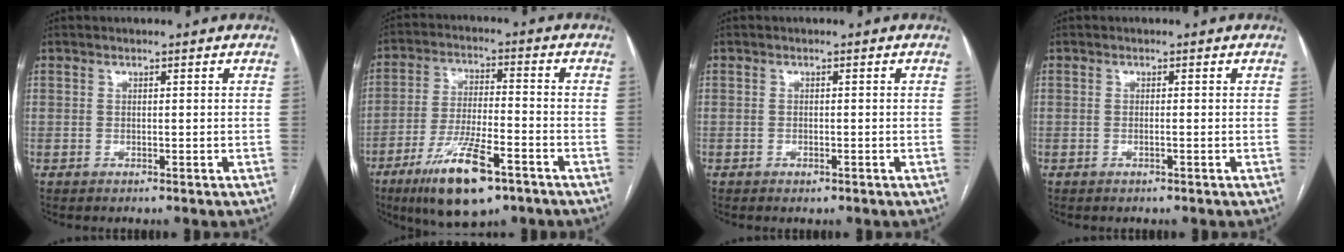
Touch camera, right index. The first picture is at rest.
{"total": 13.3, "force": [-7.8, 3.1, 10.3], "torque": [-0.199, -0.019, -0.131]}
{"total": 0.9, "force": [-0.6, 0.3, 0.6], "torque": [-0.010, -0.001, -0.004]}
{"total": 0.5, "force": [-0.2, -0.1, 0.5], "torque": [-0.010, 0.000, -0.004]}